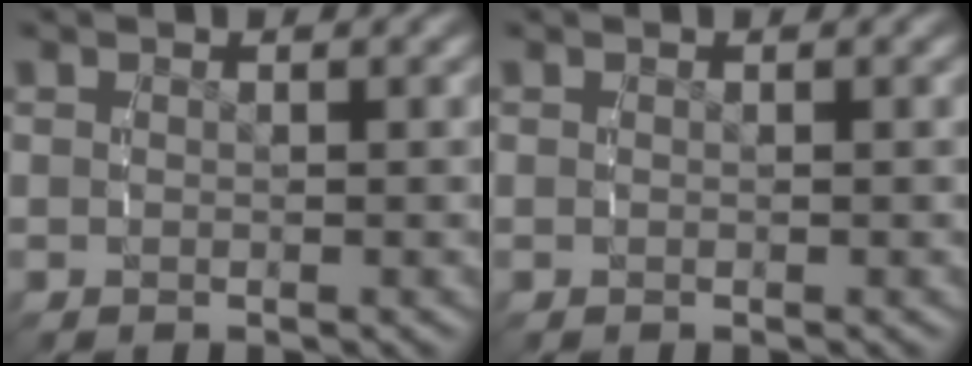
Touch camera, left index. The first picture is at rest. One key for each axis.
{"total": 0.0}